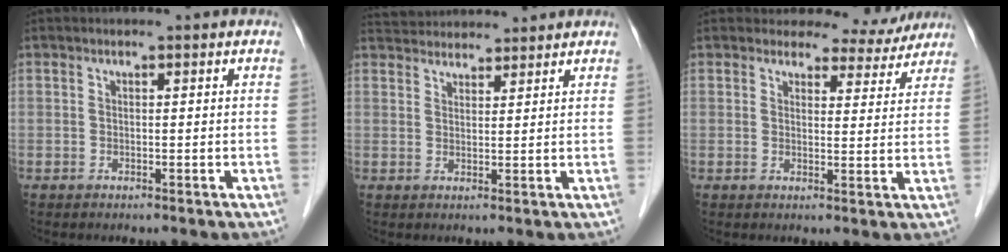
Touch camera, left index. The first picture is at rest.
{"total": 8.1, "force": [7.8, 1.6, 1.6], "torque": [-0.028, 0.036, 0.120]}
{"total": 6.9, "force": [6.4, 2.6, 0.4], "torque": [0.009, -0.010, 0.059]}